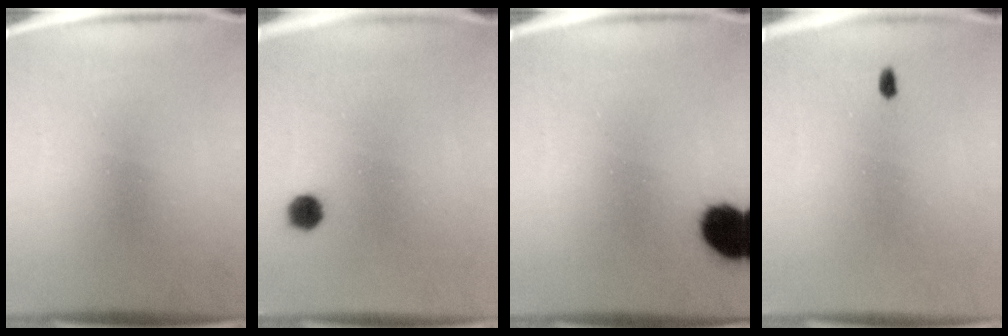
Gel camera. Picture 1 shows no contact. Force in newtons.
{"total": 3.4}
{"total": 10.5}
{"total": 1.1}